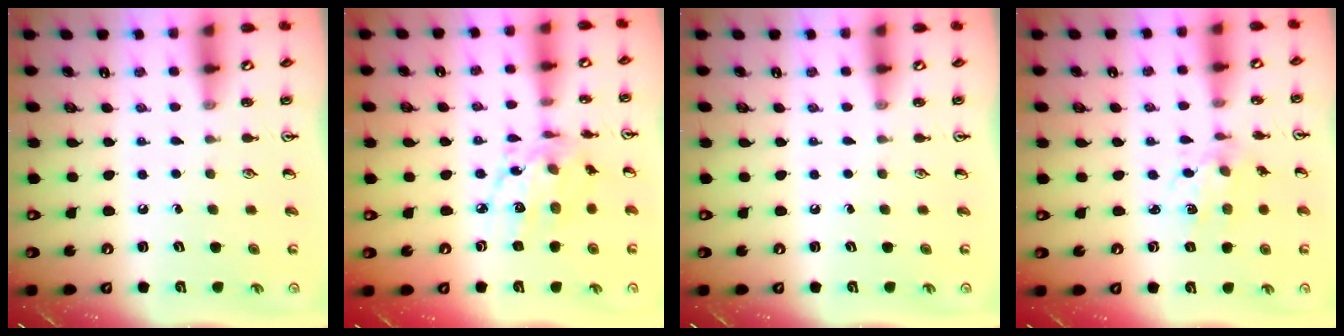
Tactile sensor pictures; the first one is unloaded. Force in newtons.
{"total": 12.1, "press": 12.1, "slide": 0.8}
{"total": 0.0}
{"total": 3.3, "press": 3.3, "slide": 0.1}